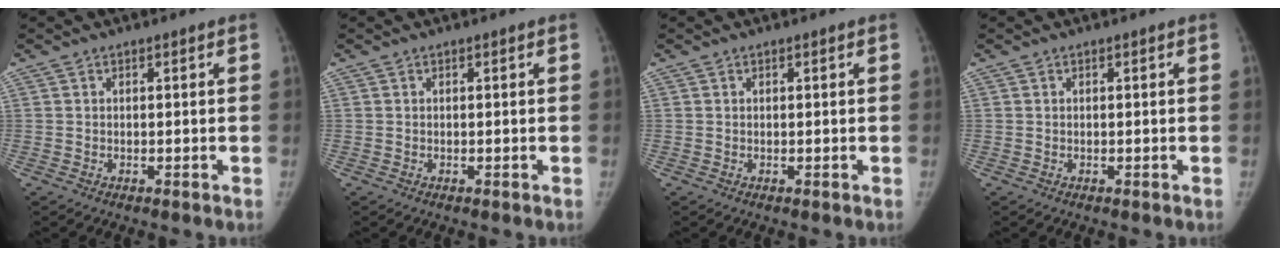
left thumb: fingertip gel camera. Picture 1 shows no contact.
{"total": 0.0}
{"total": 0.0}
{"total": 0.0}